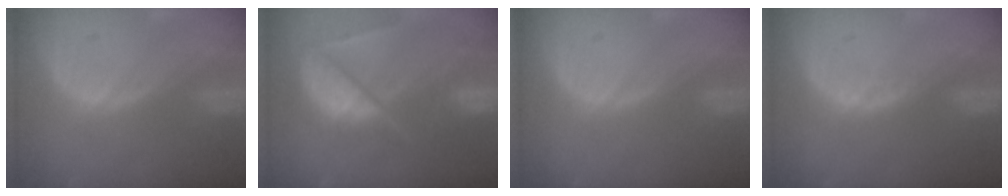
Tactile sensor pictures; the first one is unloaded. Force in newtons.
{"total": 10.3, "press": 8.6, "slide": 5.5}
{"total": 0.0}
{"total": 1.1, "press": 0.8, "slide": 0.7}